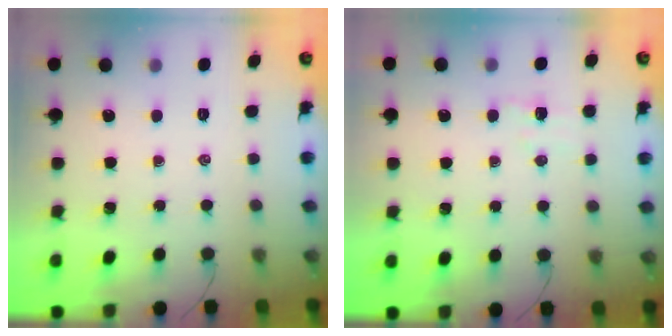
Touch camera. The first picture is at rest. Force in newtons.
{"total": 2.8, "press": 2.7, "slide": 0.7}